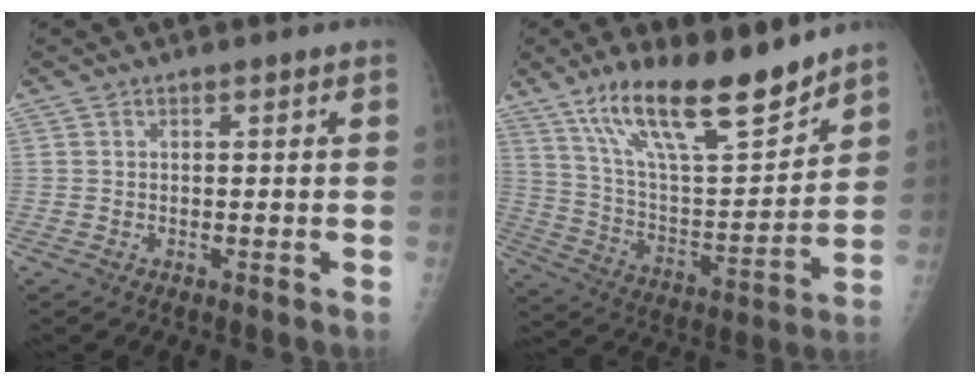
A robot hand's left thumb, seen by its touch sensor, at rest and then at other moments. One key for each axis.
{"total": 20.3, "fx": 14.8, "fy": 5.6, "fz": 12.7, "tx": -0.184, "ty": -0.081, "tz": 0.264}